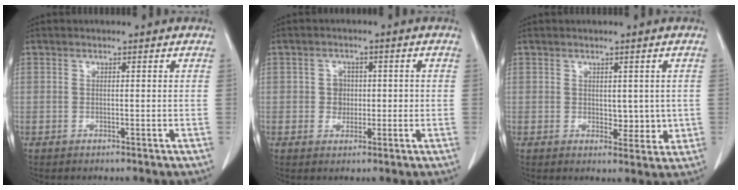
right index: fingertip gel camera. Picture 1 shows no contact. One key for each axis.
{"total": 3.0, "fx": 0.0, "fy": 2.7, "fz": 1.2, "tx": -0.011, "ty": 0.009, "tz": 0.001}
{"total": 3.8, "fx": 0.3, "fy": 2.3, "fz": 3.0, "tx": -0.029, "ty": -0.008, "tz": 0.011}